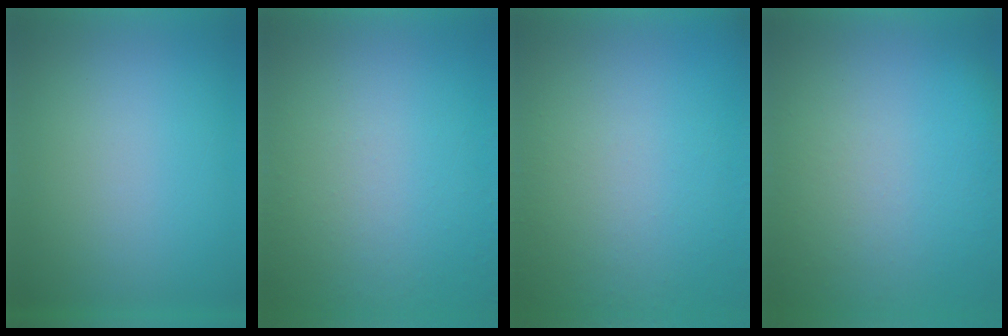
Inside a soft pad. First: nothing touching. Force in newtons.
{"total": 4.7}
{"total": 4.9}
{"total": 5.8}